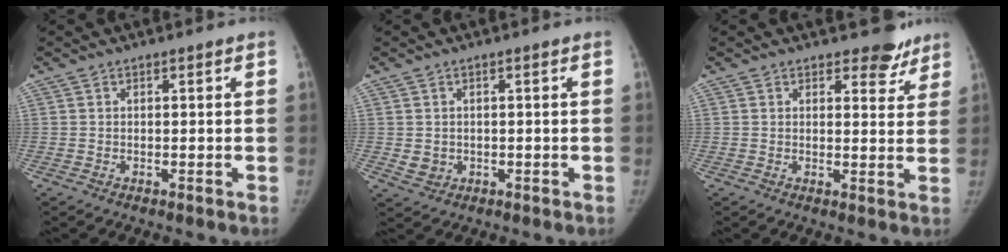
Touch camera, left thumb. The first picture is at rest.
{"total": 2.6, "force": [-0.1, 2.4, 1.1], "torque": [-0.011, -0.002, 0.008]}
{"total": 4.9, "force": [4.0, 2.5, 1.4], "torque": [0.014, -0.028, 0.044]}